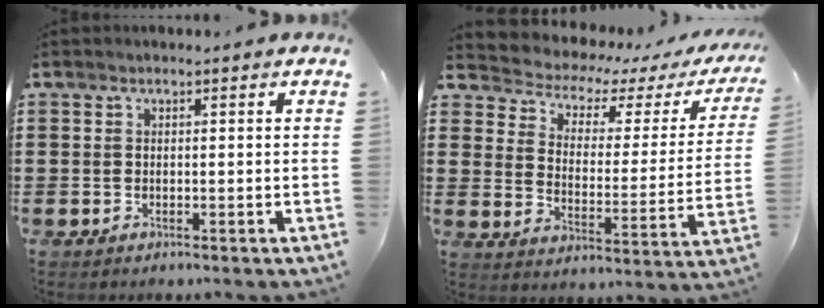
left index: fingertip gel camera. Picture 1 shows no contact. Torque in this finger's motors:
{"motor_torque": [2.14, 0.00, 0.40, 0.00]}